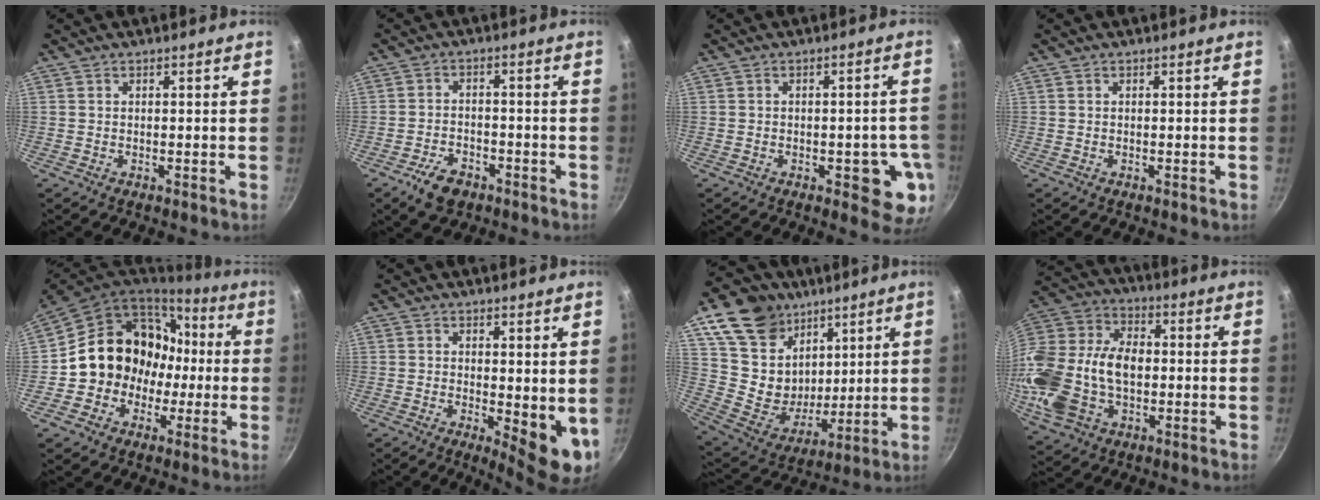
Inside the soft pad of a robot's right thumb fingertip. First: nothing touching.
{"total": 6.4, "force": [-4.0, 3.7, 3.4], "torque": [-0.057, 0.025, -0.067]}
{"total": 8.8, "force": [-2.6, 4.1, 7.3], "torque": [-0.042, 0.006, -0.031]}
{"total": 0.0}
{"total": 16.9, "force": [-0.6, 14.7, 8.3], "torque": [-0.097, 0.056, -0.007]}
{"total": 7.9, "force": [0.0, 3.2, 7.3], "torque": [-0.080, -0.015, 0.007]}
{"total": 20.8, "force": [10.9, 15.3, 9.0], "torque": [-0.133, -0.059, 0.209]}
{"total": 21.9, "force": [-2.0, 14.7, 16.1], "torque": [-0.321, 0.039, -0.037]}